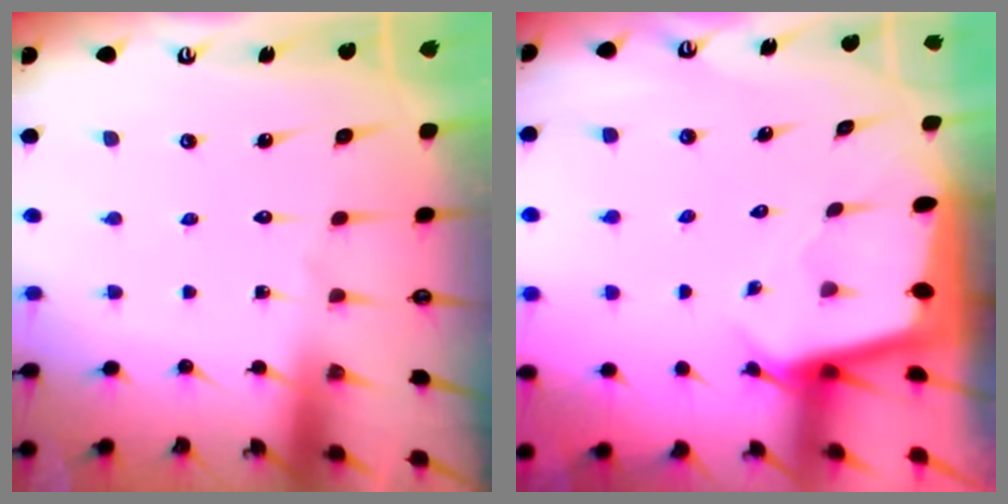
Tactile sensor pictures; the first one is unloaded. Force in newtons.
{"total": 2.5, "press": 2.5, "slide": 0.2}